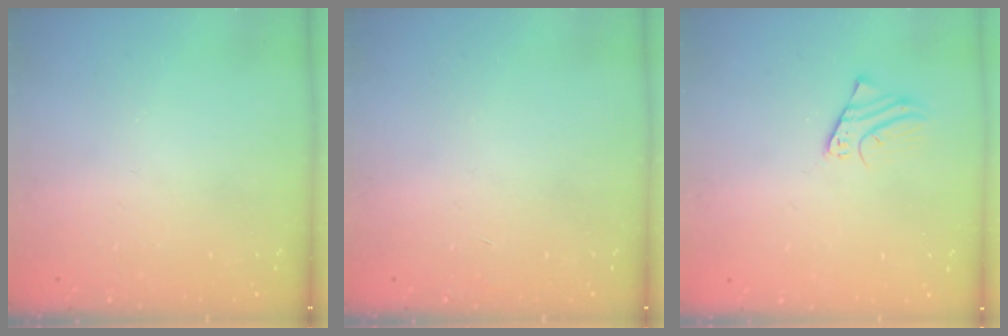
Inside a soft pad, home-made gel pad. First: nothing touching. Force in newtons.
{"total": 3.1, "press": 3.0, "slide": 0.3}
{"total": 1.8, "press": 1.8, "slide": 0.1}